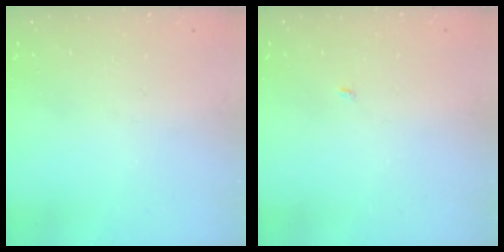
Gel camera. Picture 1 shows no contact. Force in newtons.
{"total": 1.9, "press": 1.9, "slide": 0.2}